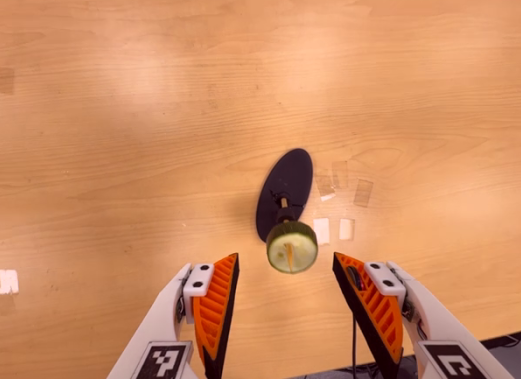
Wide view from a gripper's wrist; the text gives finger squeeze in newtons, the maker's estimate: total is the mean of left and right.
{"total": 0.0}